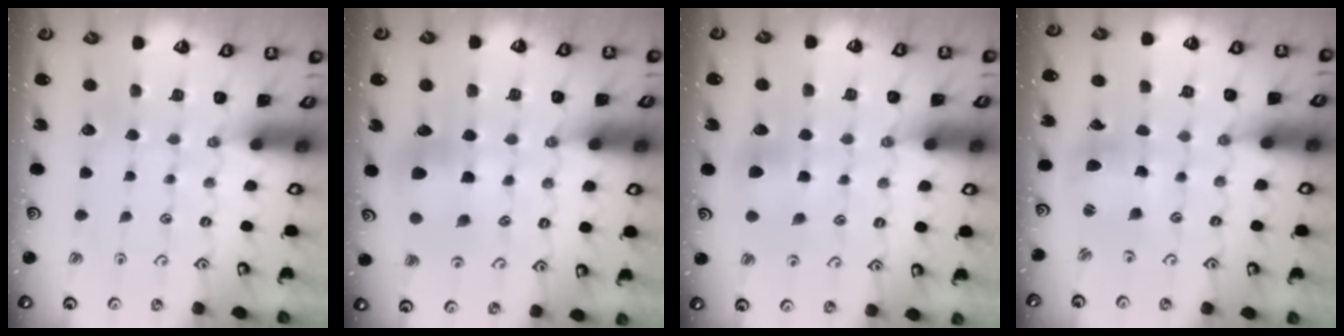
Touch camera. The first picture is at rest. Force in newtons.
{"total": 6.7, "press": 6.7, "slide": 0.6}
{"total": 6.6, "press": 6.6, "slide": 0.6}
{"total": 8.6, "press": 8.5, "slide": 1.3}